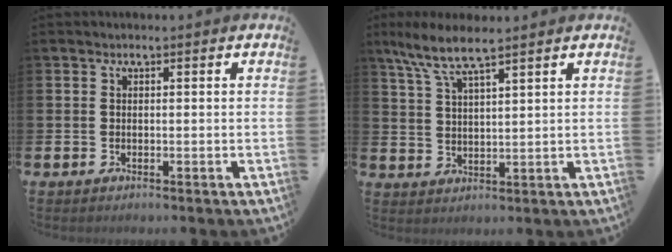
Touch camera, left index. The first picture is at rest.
{"total": 6.7, "force": [5.4, 1.1, 3.9], "torque": [-0.091, -0.010, 0.095]}